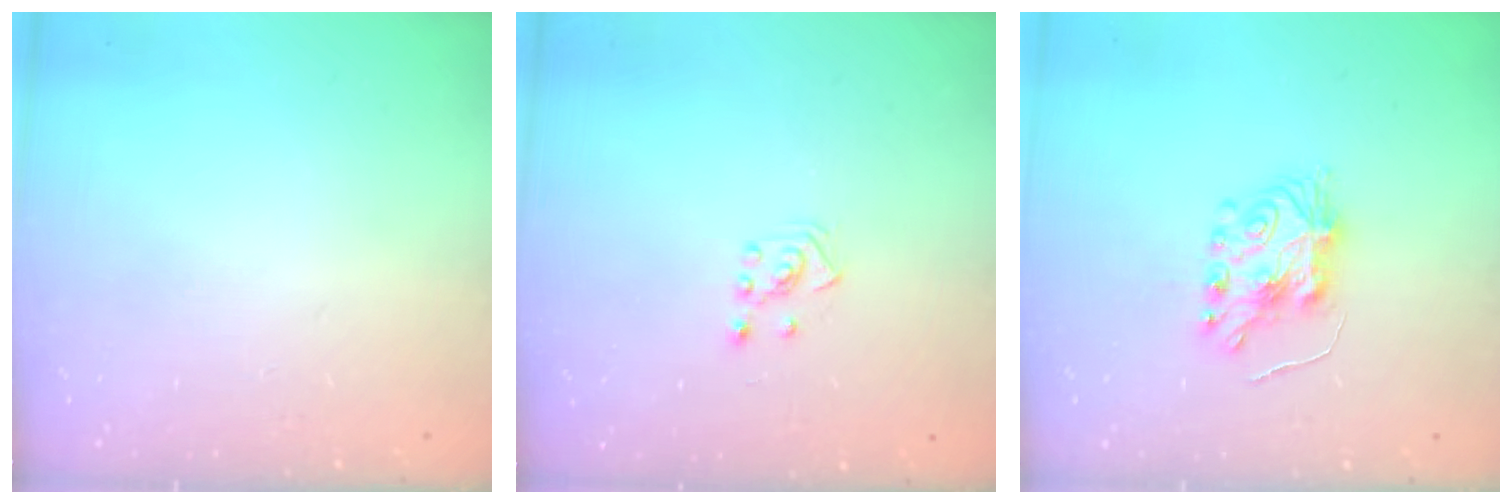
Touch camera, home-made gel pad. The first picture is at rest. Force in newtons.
{"total": 2.3, "press": 2.2, "slide": 0.7}
{"total": 7.3, "press": 7.2, "slide": 0.6}